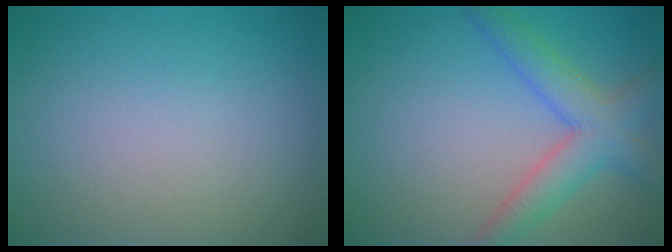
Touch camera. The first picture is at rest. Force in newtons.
{"total": 4.6, "press": 4.6, "slide": 0.3}